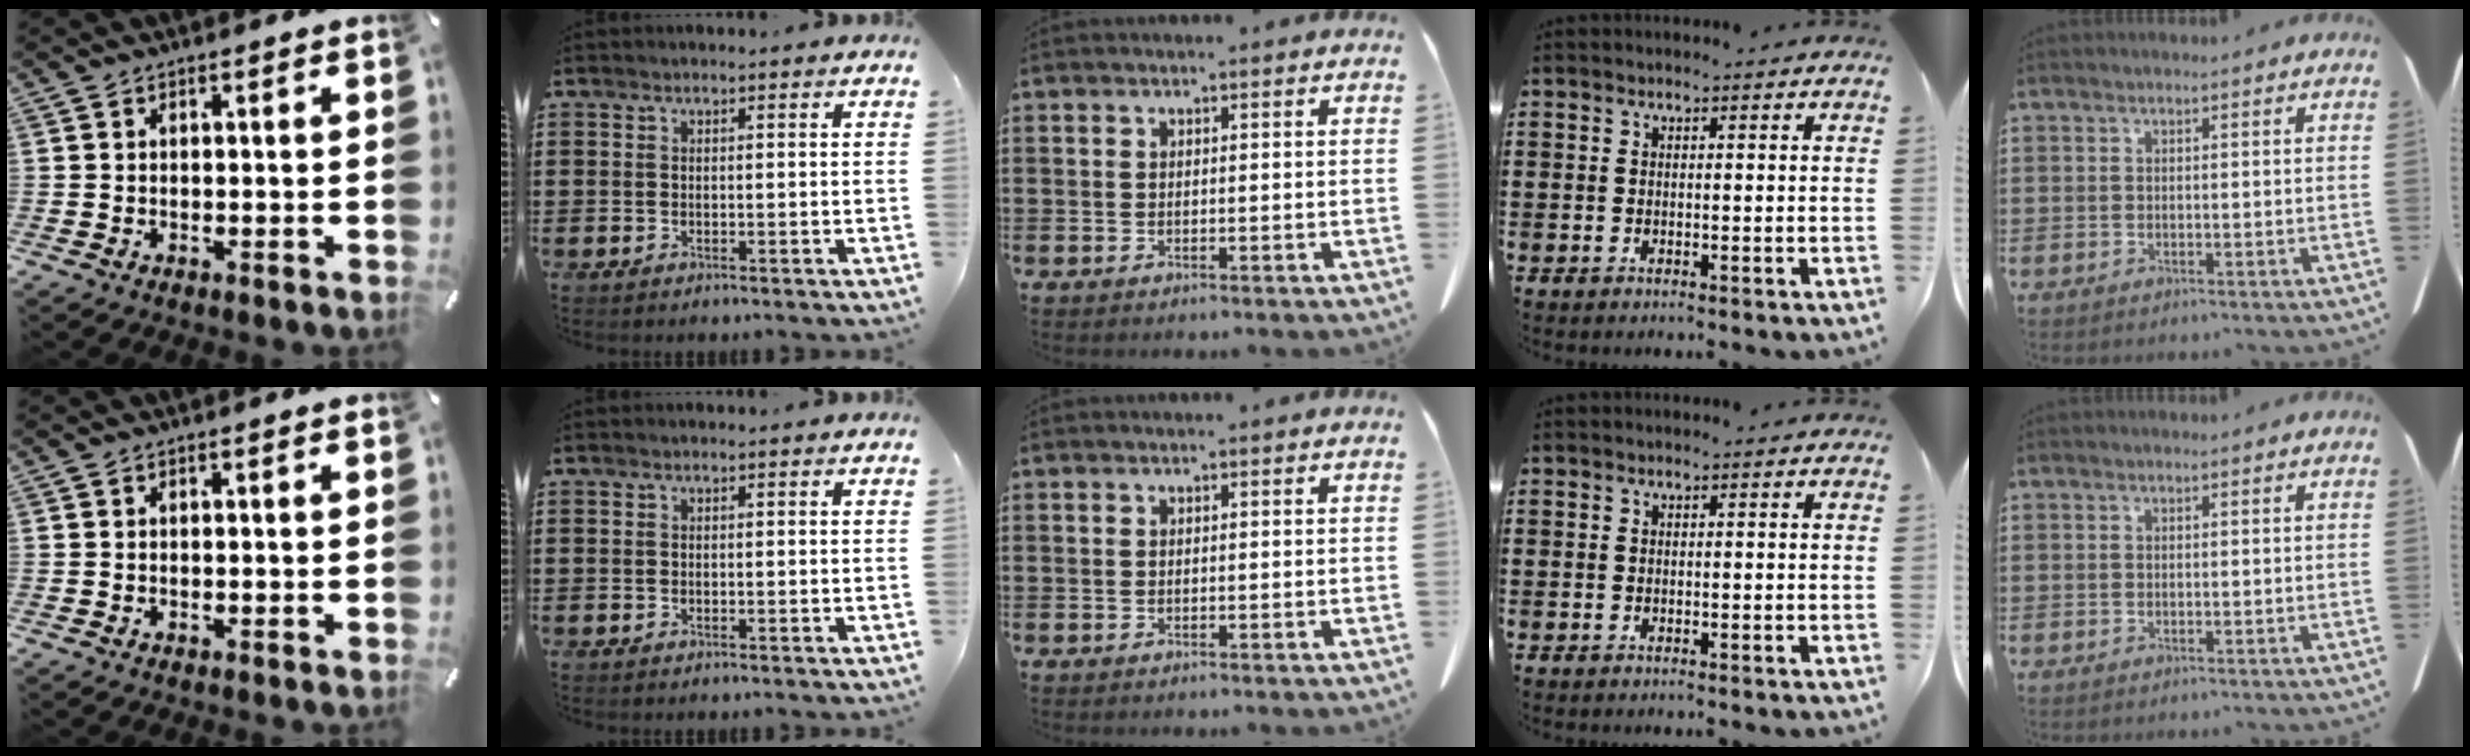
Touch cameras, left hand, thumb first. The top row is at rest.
{}